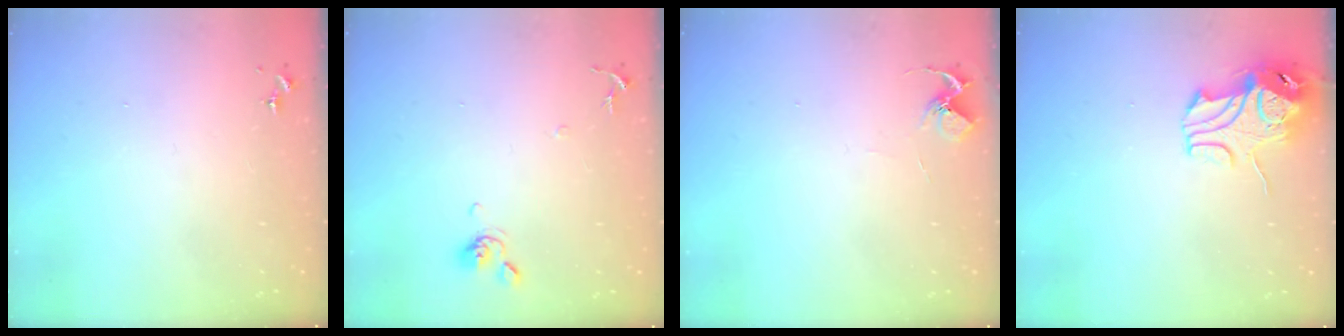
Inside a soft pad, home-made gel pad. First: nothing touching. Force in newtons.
{"total": 7.3, "press": 7.3, "slide": 0.8}
{"total": 5.8, "press": 5.8, "slide": 0.5}
{"total": 10.3, "press": 10.2, "slide": 1.5}